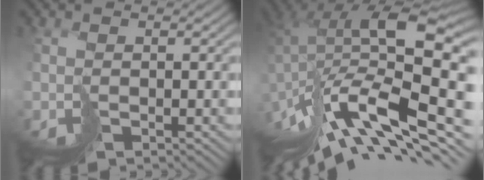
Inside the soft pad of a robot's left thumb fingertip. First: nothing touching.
{"total": 16.4, "force": [-4.0, 6.8, 14.4], "torque": [-0.280, -0.008, -0.062]}